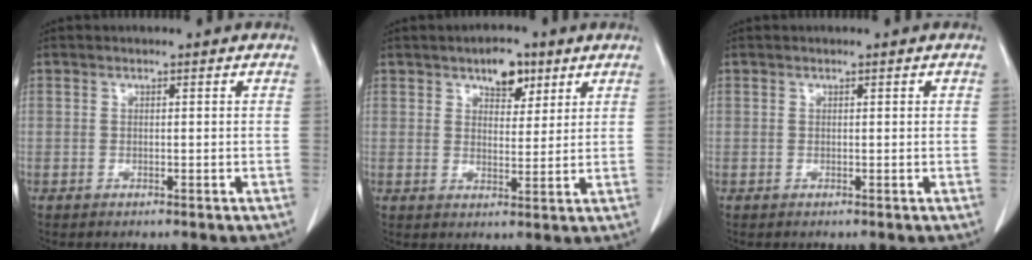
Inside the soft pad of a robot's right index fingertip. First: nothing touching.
{"total": 5.3, "force": [3.3, 2.7, 3.2], "torque": [-0.043, 0.003, 0.052]}
{"total": 0.0}